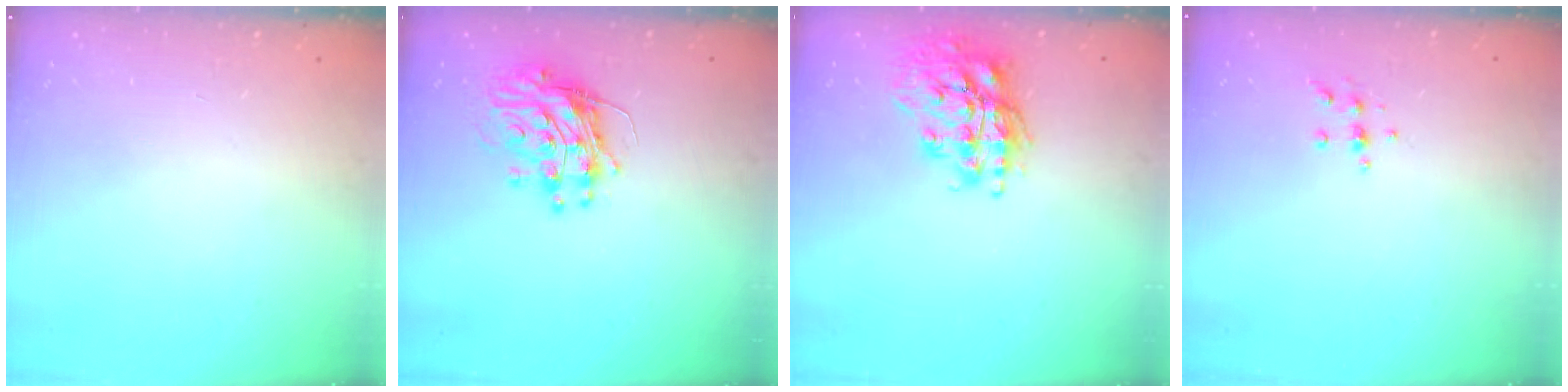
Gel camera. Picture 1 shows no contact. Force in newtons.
{"total": 12.0, "press": 11.9, "slide": 1.2}
{"total": 17.4, "press": 17.3, "slide": 2.4}
{"total": 5.4, "press": 5.3, "slide": 0.6}